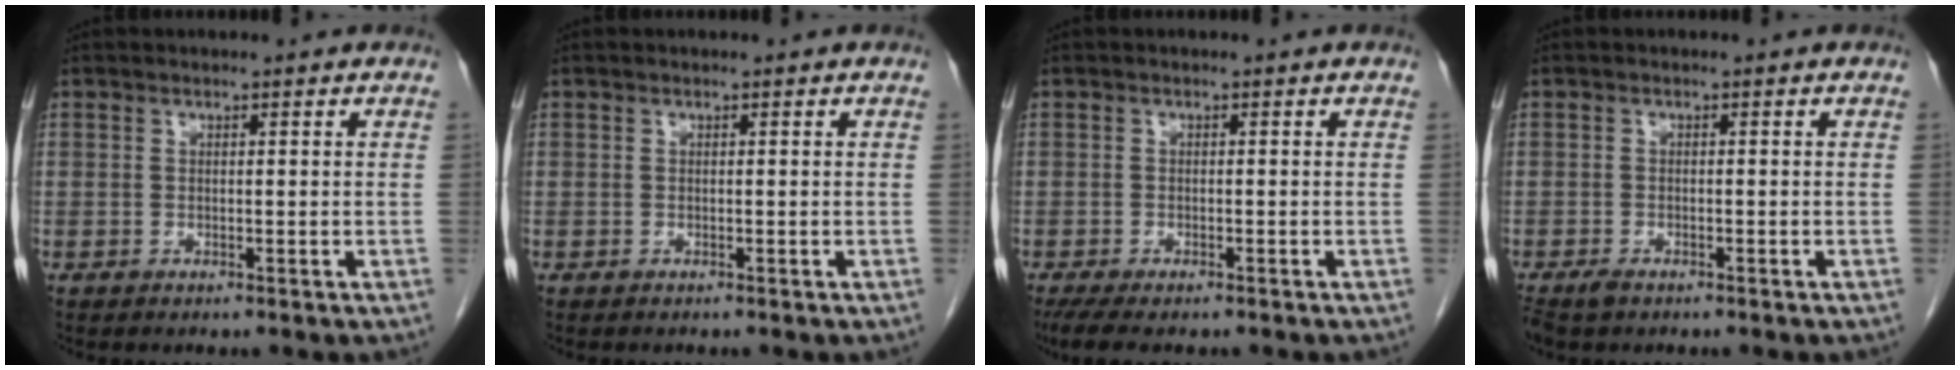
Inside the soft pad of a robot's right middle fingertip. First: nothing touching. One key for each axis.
{"total": 0.0}
{"total": 5.4, "fx": -4.2, "fy": 1.5, "fz": 3.1, "tx": -0.051, "ty": -0.014, "tz": -0.065}
{"total": 2.9, "fx": -2.1, "fy": 1.3, "fz": 1.4, "tx": -0.031, "ty": -0.007, "tz": -0.034}